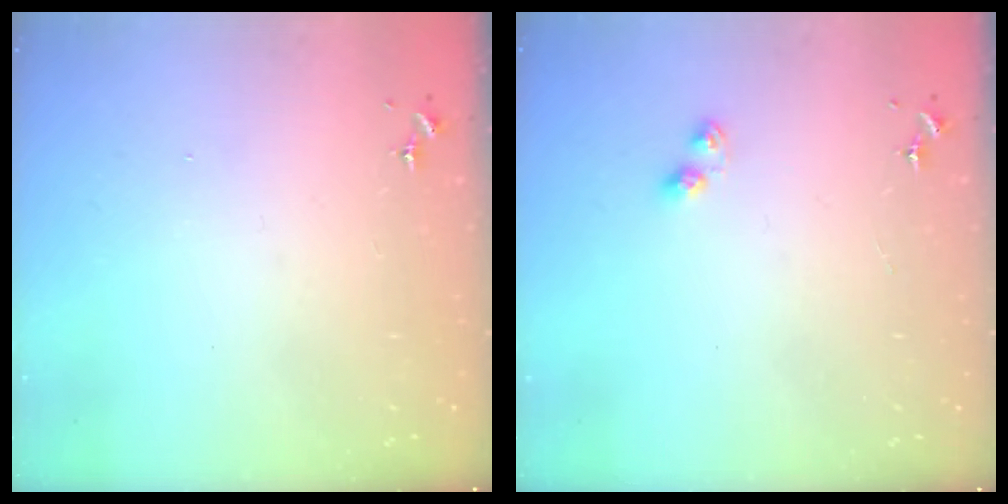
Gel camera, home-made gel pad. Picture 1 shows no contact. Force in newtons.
{"total": 2.8, "press": 2.7, "slide": 0.4}